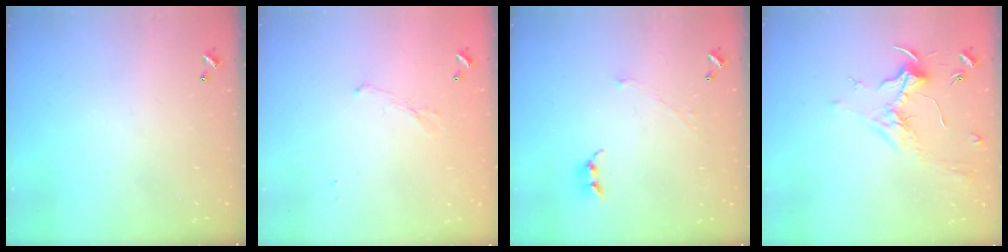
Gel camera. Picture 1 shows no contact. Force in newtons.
{"total": 4.3, "press": 4.2, "slide": 0.9}
{"total": 2.3, "press": 2.2, "slide": 0.3}
{"total": 1.9, "press": 1.7, "slide": 0.8}